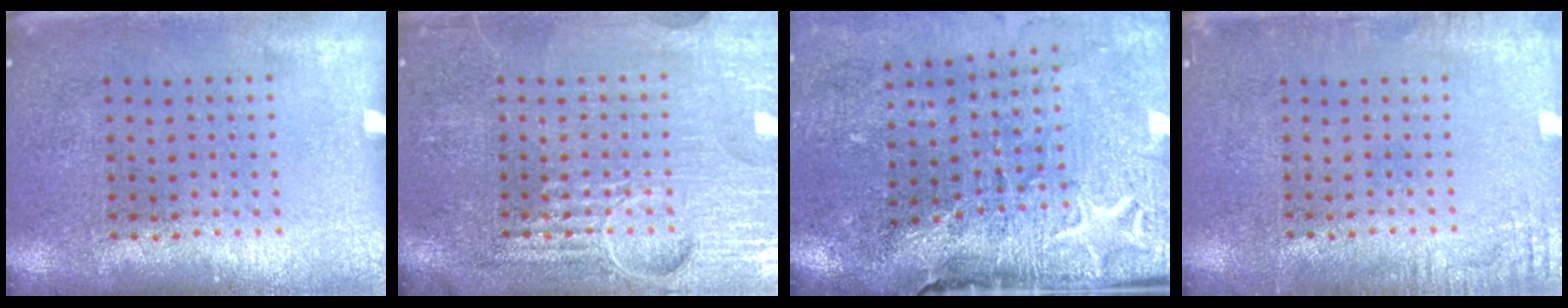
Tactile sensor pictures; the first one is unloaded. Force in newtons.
{"total": 7.1, "press": 7.1, "slide": 0.8}
{"total": 3.6, "press": 3.3, "slide": 1.4}
{"total": 1.8, "press": 1.8, "slide": 0.1}